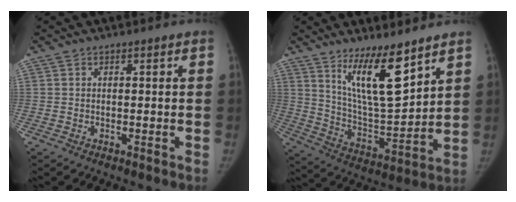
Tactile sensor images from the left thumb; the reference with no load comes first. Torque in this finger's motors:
{"motor_torque": [0.21, 0.08, 1.42, -1.35, 0.32]}